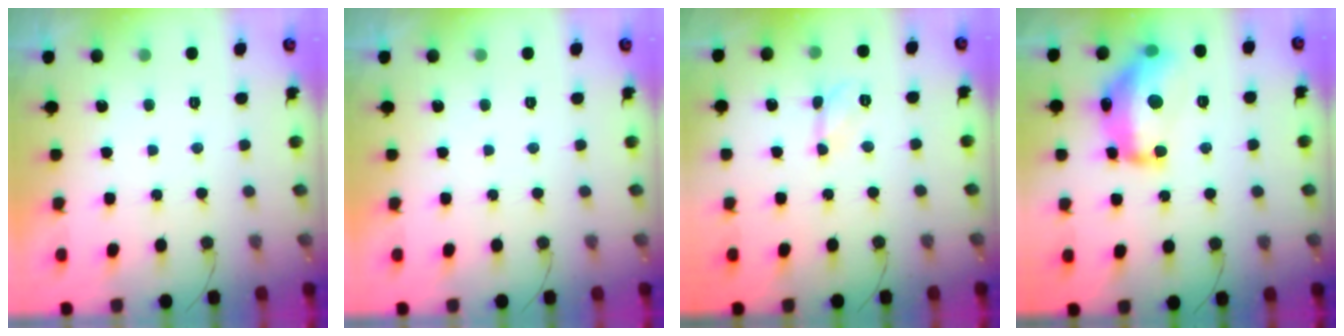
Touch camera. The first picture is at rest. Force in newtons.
{"total": 0.0}
{"total": 4.3, "press": 4.2, "slide": 0.3}
{"total": 19.0, "press": 19.0, "slide": 1.2}